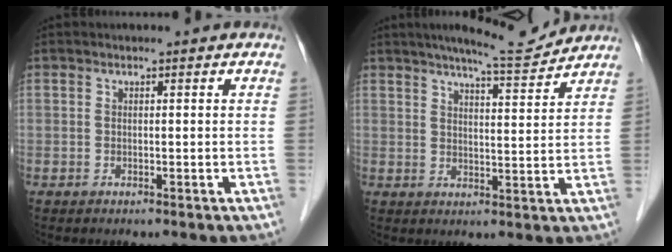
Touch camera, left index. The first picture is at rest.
{"total": 7.9, "force": [7.4, -0.1, 3.0], "torque": [-0.048, -0.006, 0.107]}